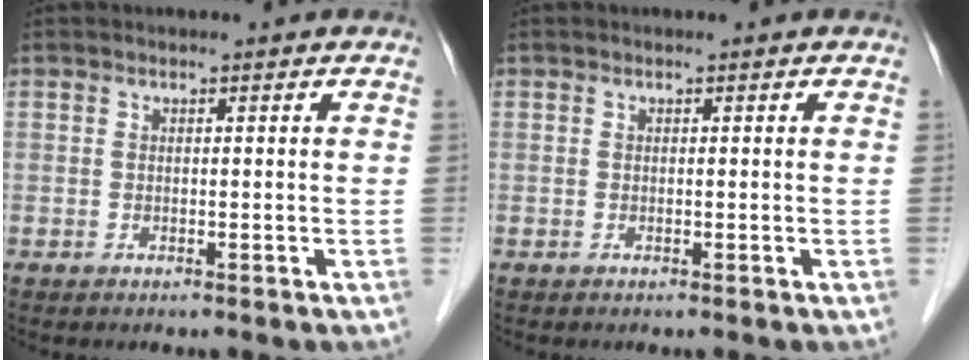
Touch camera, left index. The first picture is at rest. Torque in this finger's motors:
{"motor_torque": [-0.04, 0.06, 0.00, 0.00]}